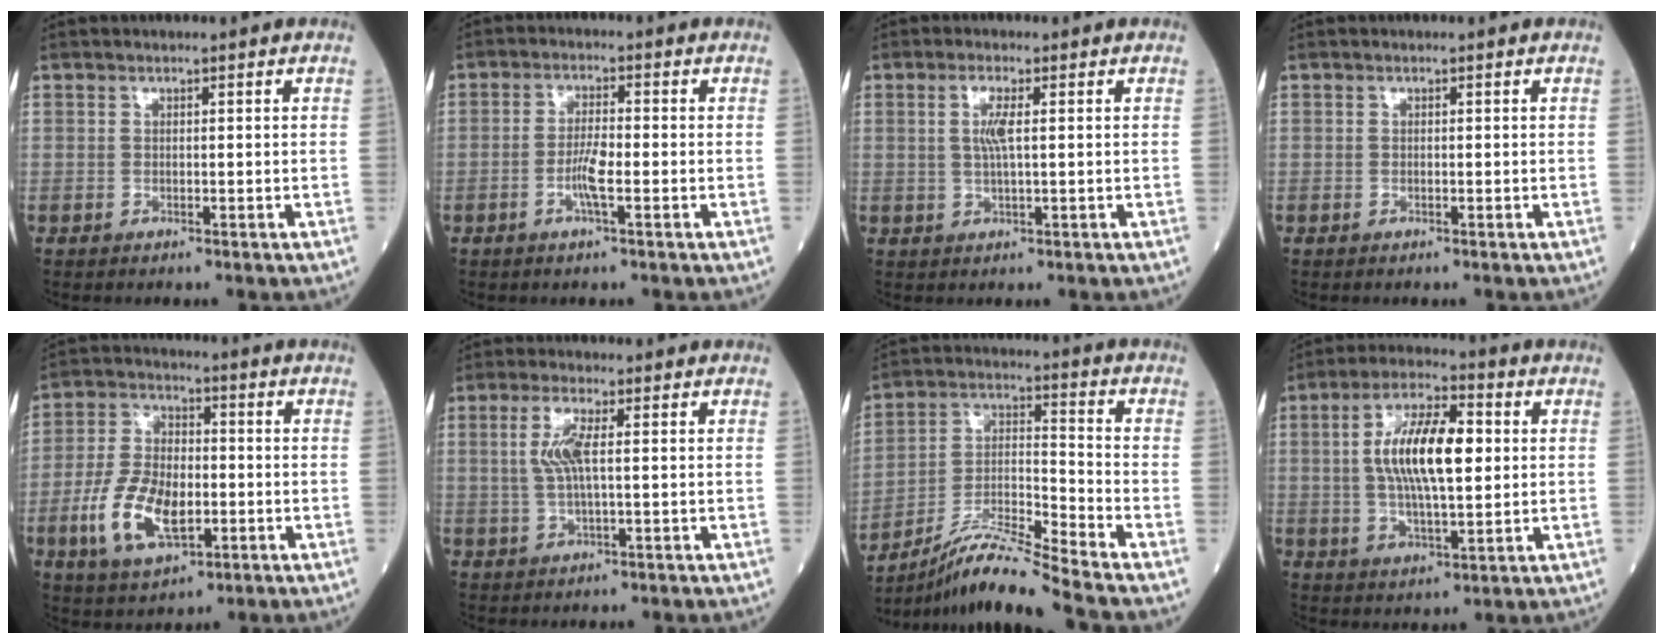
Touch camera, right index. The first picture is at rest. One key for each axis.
{"total": 4.0, "fx": -1.5, "fy": 0.3, "fz": 3.7, "tx": -0.072, "ty": -0.002, "tz": -0.031}
{"total": 3.3, "fx": 0.6, "fy": 0.4, "fz": 3.2, "tx": -0.068, "ty": 0.002, "tz": 0.012}
{"total": 0.0}
{"total": 11.9, "fx": -3.4, "fy": 5.8, "fz": 9.8, "tx": -0.208, "ty": 0.003, "tz": -0.060}
{"total": 4.7, "fx": 0.8, "fy": 0.9, "fz": 4.6, "tx": -0.103, "ty": 0.005, "tz": 0.016}
{"total": 12.0, "fx": -10.6, "fy": -2.1, "fz": 5.1, "tx": -0.100, "ty": -0.006, "tz": -0.194}
{"total": 12.8, "fx": 1.6, "fy": 4.1, "fz": 12.0, "tx": -0.228, "ty": 0.017, "tz": 0.027}